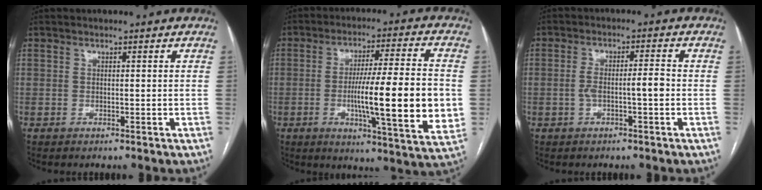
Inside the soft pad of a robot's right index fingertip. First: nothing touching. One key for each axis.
{"total": 18.2, "fx": -2.0, "fy": 1.2, "fz": 18.0, "tx": -0.257, "ty": -0.008, "tz": -0.030}
{"total": 4.4, "fx": -0.9, "fy": 0.6, "fz": 4.3, "tx": -0.083, "ty": 0.016, "tz": -0.010}